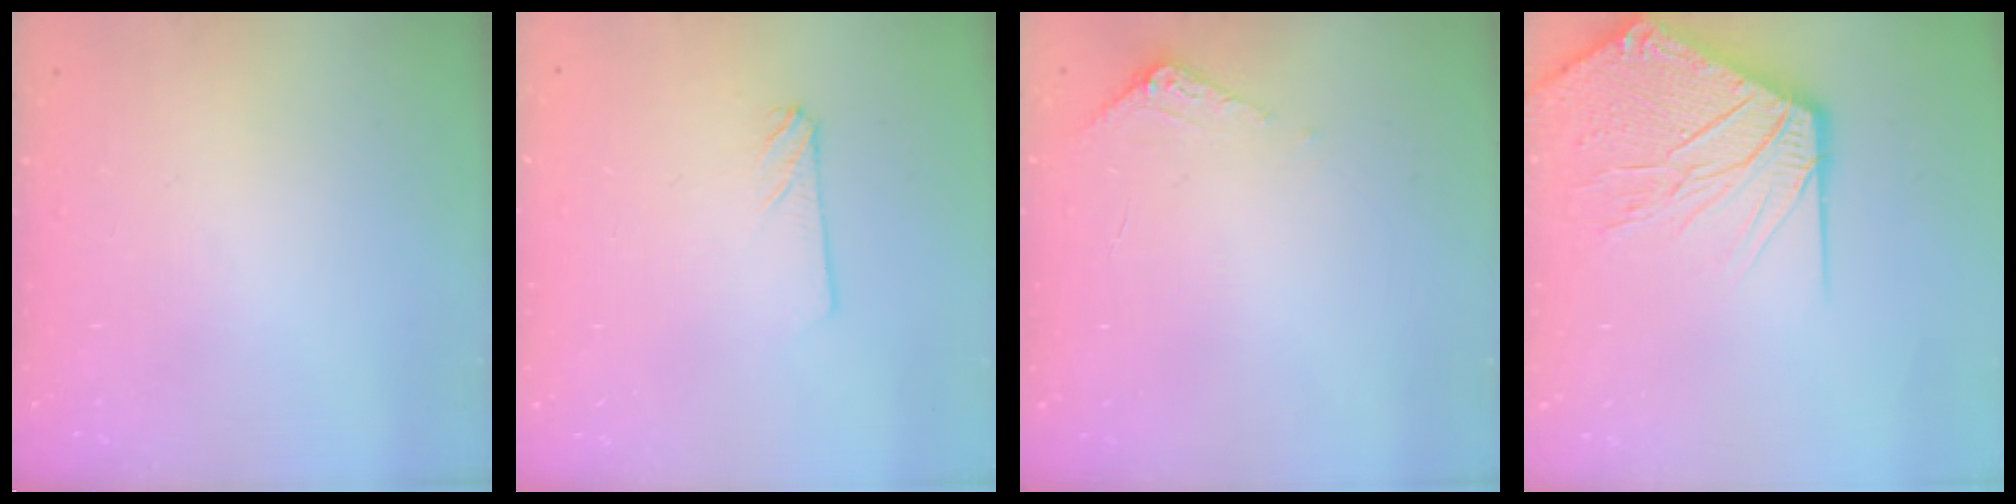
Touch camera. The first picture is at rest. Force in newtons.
{"total": 2.4, "press": 2.4, "slide": 0.2}
{"total": 5.0, "press": 5.0, "slide": 0.5}
{"total": 18.3, "press": 18.2, "slide": 2.4}